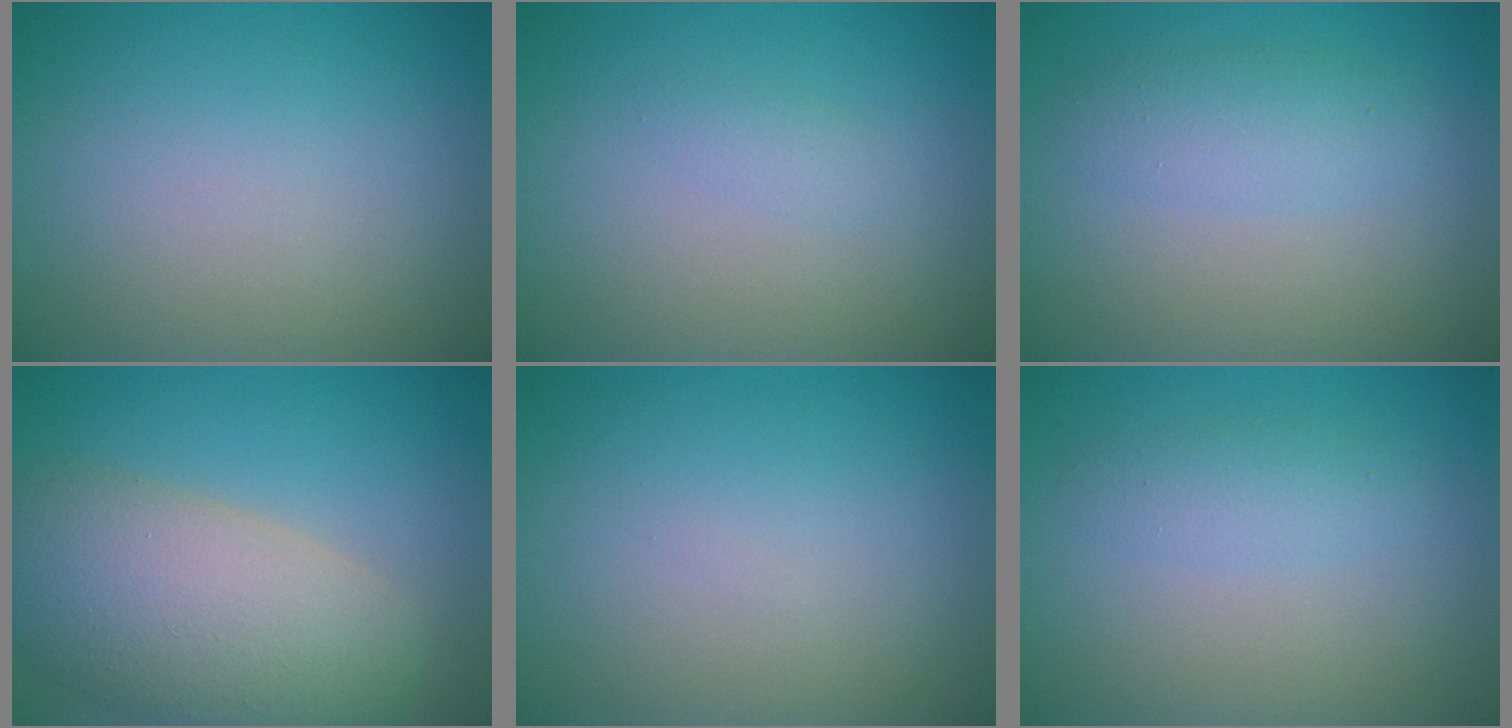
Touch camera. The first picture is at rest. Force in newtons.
{"total": 0.9, "press": 0.9, "slide": 0.0}
{"total": 2.4, "press": 2.4, "slide": 0.0}
{"total": 9.6, "press": 9.6, "slide": 0.7}
{"total": 0.0}
{"total": 1.6, "press": 1.6, "slide": 0.0}